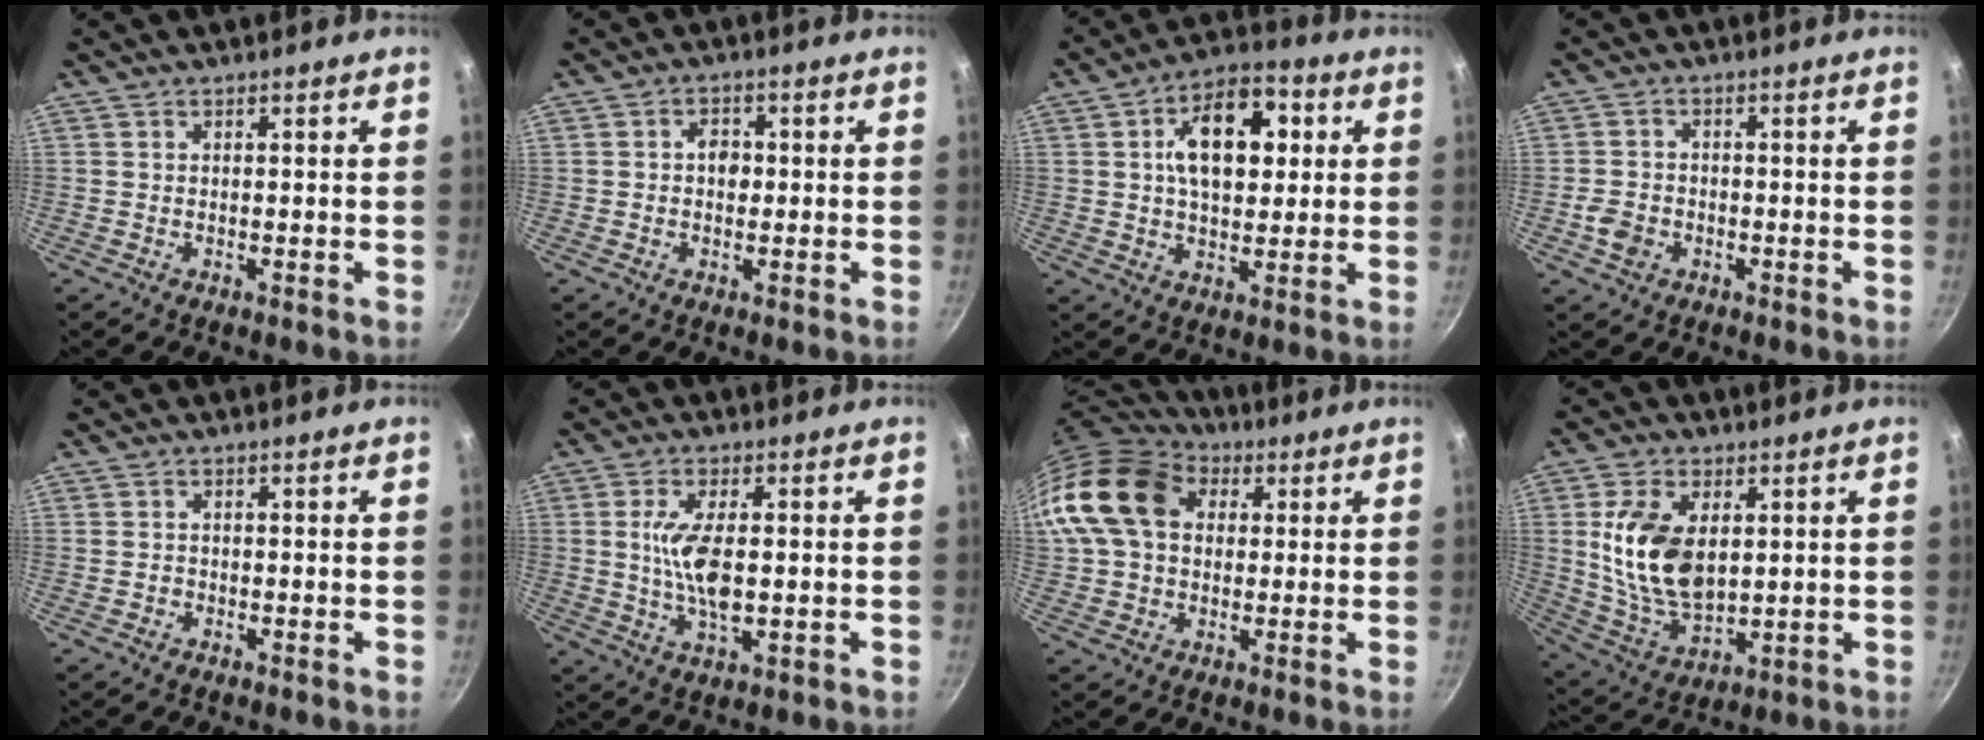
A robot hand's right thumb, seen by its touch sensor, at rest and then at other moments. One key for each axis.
{"total": 3.4, "fx": 0.0, "fy": 2.6, "fz": 2.1, "tx": -0.013, "ty": 0.007, "tz": -0.003}
{"total": 14.8, "fx": 3.2, "fy": 8.9, "fz": 11.3, "tx": -0.136, "ty": 0.008, "tz": 0.040}
{"total": 4.2, "fx": -1.6, "fy": 3.3, "fz": 2.0, "tx": -0.035, "ty": 0.016, "tz": -0.033}
{"total": 0.8, "fx": -0.3, "fy": 0.7, "fz": 0.2, "tx": -0.002, "ty": 0.003, "tz": -0.004}
{"total": 6.9, "fx": 0.3, "fy": 2.4, "fz": 6.5, "tx": -0.133, "ty": -0.005, "tz": 0.007}
{"total": 16.7, "fx": 3.7, "fy": 12.7, "fz": 10.2, "tx": -0.177, "ty": 0.027, "tz": 0.054}
{"total": 15.1, "fx": 2.8, "fy": 9.0, "fz": 11.8, "tx": -0.209, "ty": -0.024, "tz": 0.064}